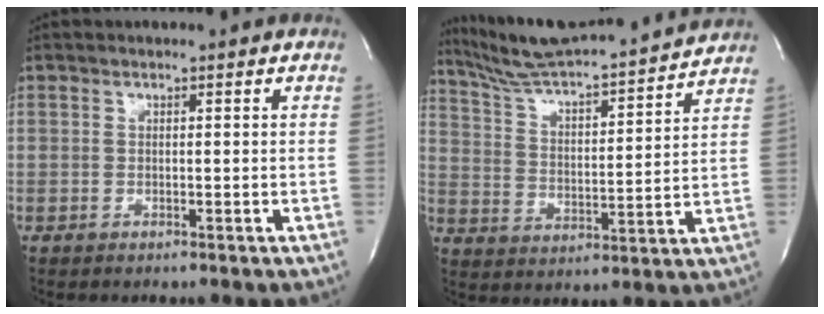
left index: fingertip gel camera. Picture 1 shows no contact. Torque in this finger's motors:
{"motor_torque": [0.10, -0.07, 0.24, 0.08]}